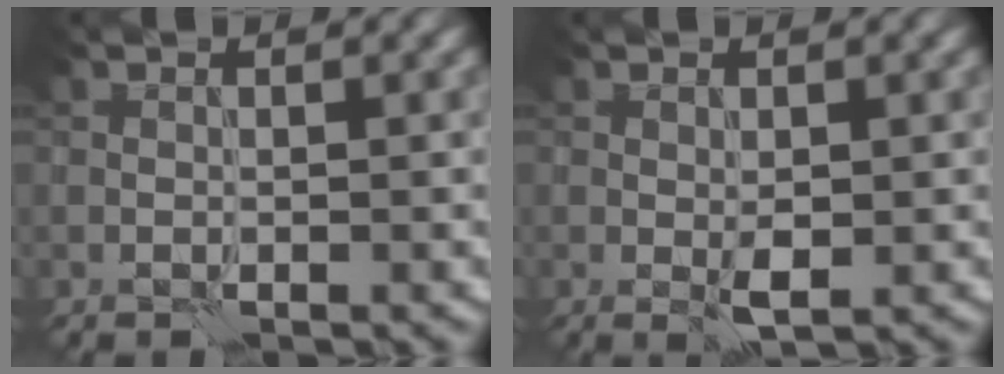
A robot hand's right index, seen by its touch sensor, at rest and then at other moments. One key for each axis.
{"total": 1.7, "fx": -0.1, "fy": 0.7, "fz": 1.5, "tx": -0.027, "ty": -0.002, "tz": 0.000}